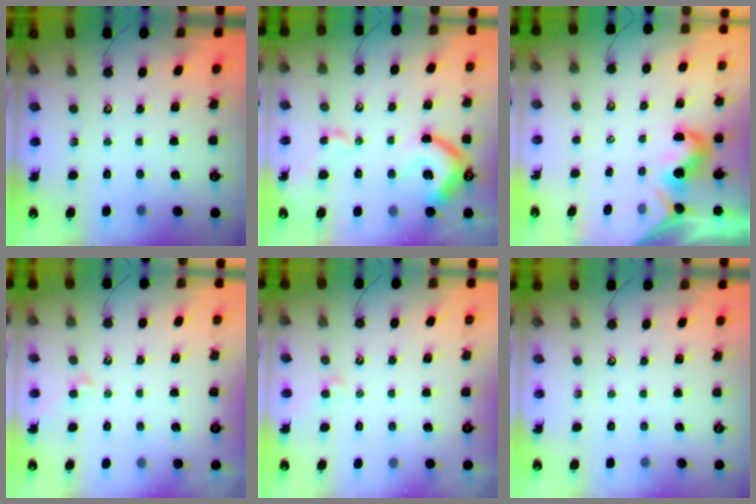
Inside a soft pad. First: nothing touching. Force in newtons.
{"total": 13.1, "press": 13.0, "slide": 2.0}
{"total": 2.0, "press": 2.0, "slide": 0.6}
{"total": 0.7, "press": 0.5, "slide": 0.5}
{"total": 0.7, "press": 0.5, "slide": 0.5}
{"total": 0.0}